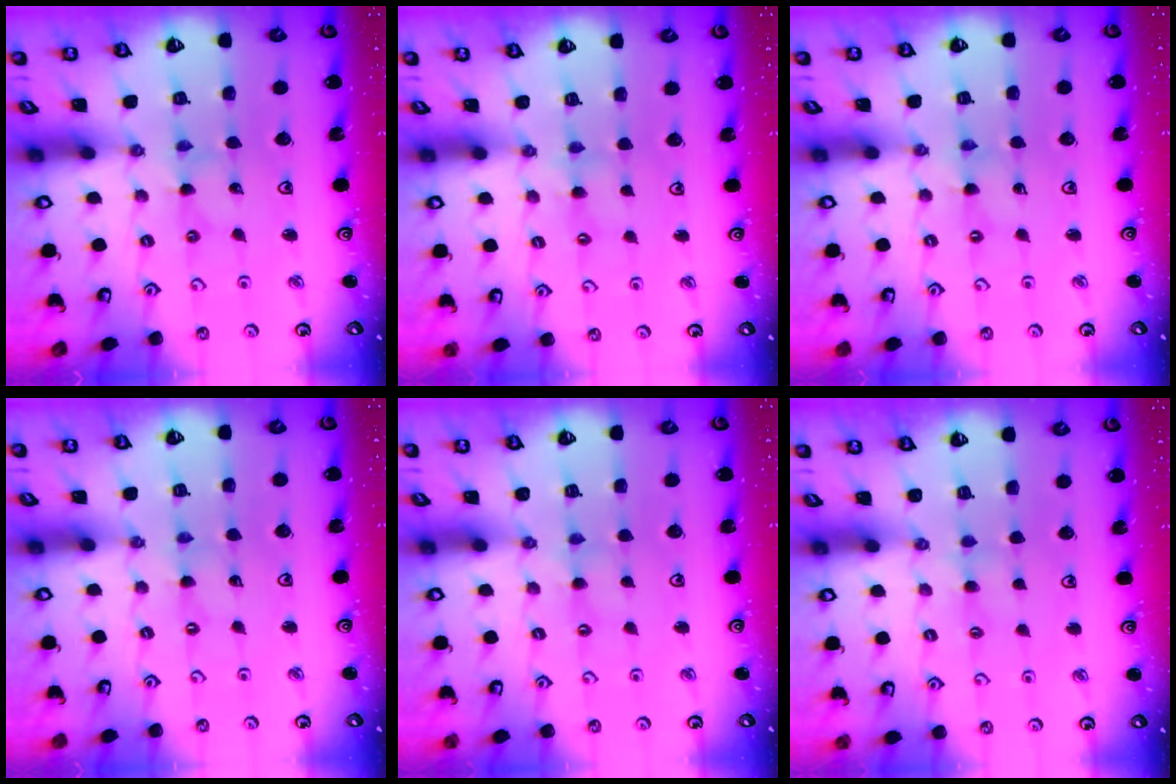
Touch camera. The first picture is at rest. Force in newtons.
{"total": 2.6, "press": 2.6, "slide": 0.5}
{"total": 0.0}
{"total": 0.0}
{"total": 2.0, "press": 1.9, "slide": 0.3}
{"total": 2.8, "press": 2.7, "slide": 0.5}